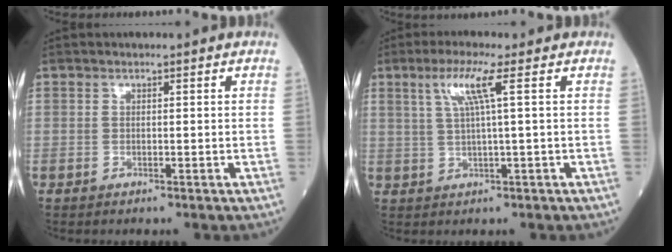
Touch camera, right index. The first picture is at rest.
{"total": 5.3, "force": [2.1, -0.6, 4.9], "torque": [-0.100, 0.007, 0.042]}